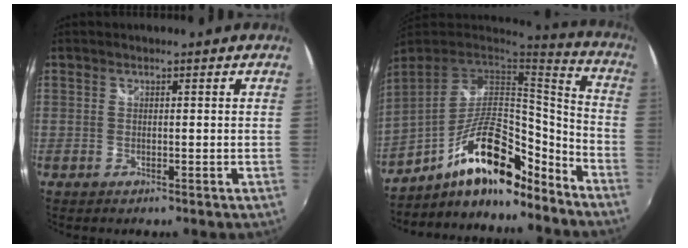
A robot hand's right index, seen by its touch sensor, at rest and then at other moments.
{"total": 18.8, "force": [-11.8, 6.5, 13.2], "torque": [-0.240, 0.006, -0.201]}